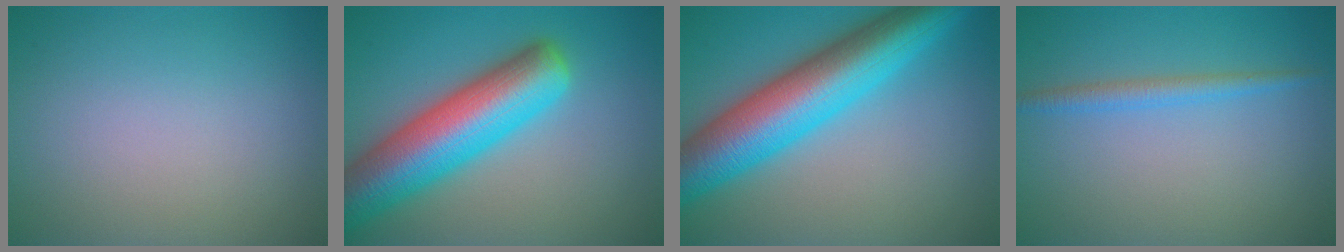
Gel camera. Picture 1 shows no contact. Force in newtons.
{"total": 10.3, "press": 10.3, "slide": 0.6}
{"total": 11.1, "press": 11.1, "slide": 0.1}
{"total": 1.8, "press": 1.8, "slide": 0.1}